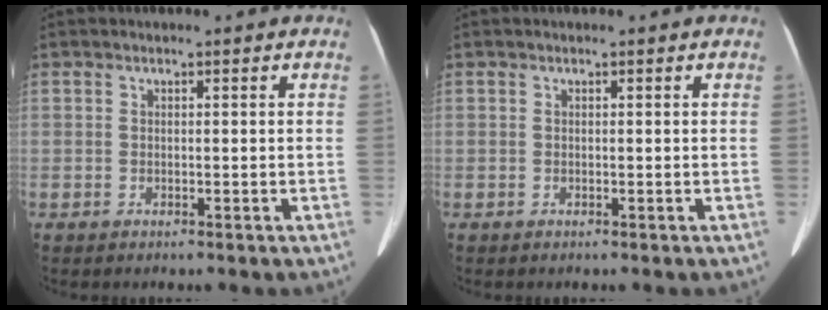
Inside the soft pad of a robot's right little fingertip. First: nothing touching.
{"total": 0.0}